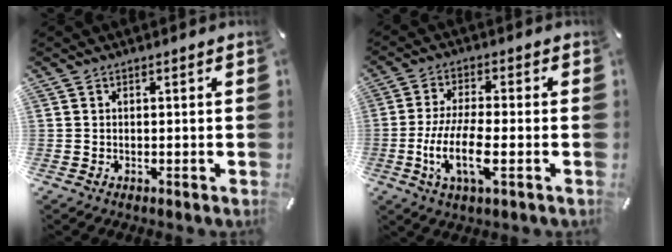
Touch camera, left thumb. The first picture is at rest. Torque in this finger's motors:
{"motor_torque": [0.85, 3.06, 1.40, -0.32, 0.43]}